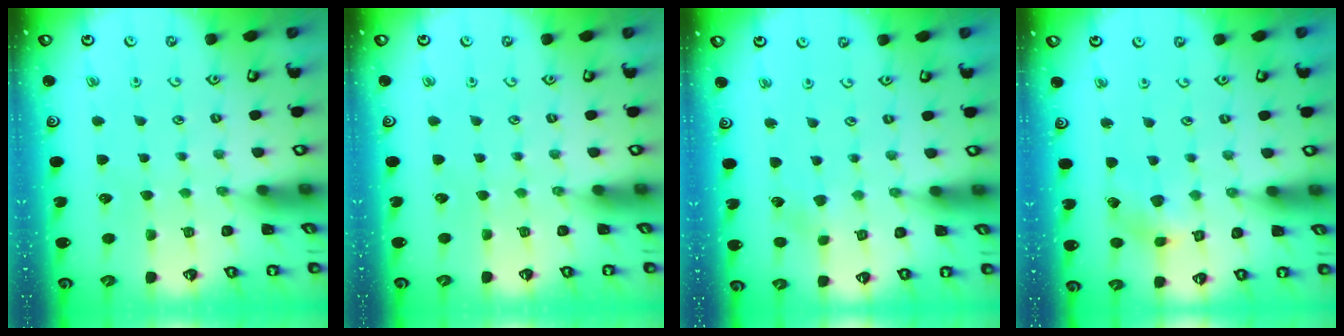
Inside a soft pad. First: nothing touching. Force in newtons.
{"total": 0.0}
{"total": 1.6, "press": 1.6, "slide": 0.2}
{"total": 4.1, "press": 4.1, "slide": 0.6}